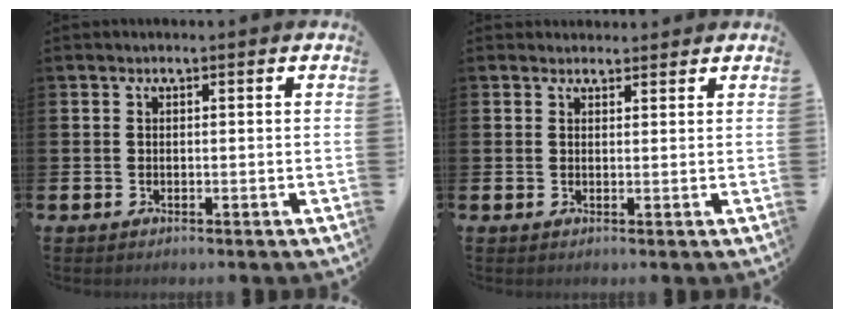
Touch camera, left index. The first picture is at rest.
{"total": 1.6, "force": [1.5, 0.5, -0.1], "torque": [0.007, -0.004, 0.027]}